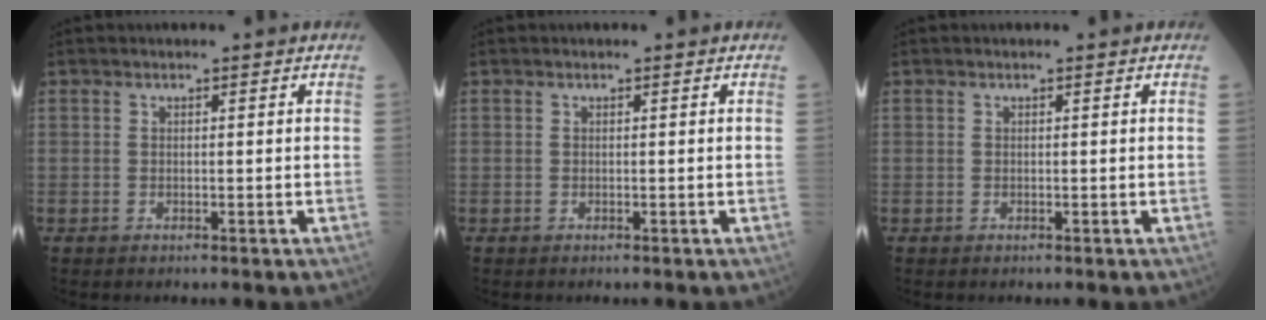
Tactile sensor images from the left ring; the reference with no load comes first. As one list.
[{"total": 0.0}, {"total": 0.0}]